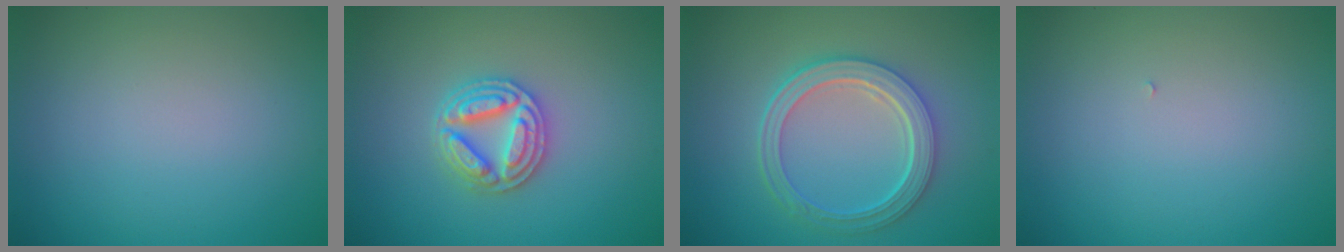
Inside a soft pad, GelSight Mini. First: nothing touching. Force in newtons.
{"total": 4.5, "press": 4.4, "slide": 0.7}
{"total": 5.6, "press": 4.1, "slide": 3.8}
{"total": 0.0}